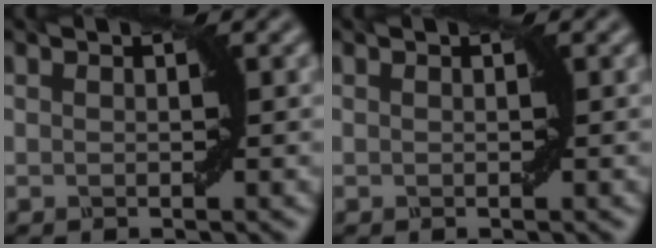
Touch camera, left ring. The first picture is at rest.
{"total": 0.0}